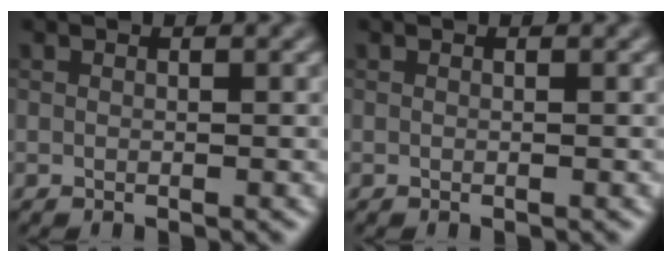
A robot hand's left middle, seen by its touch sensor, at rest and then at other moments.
{"total": 0.0}